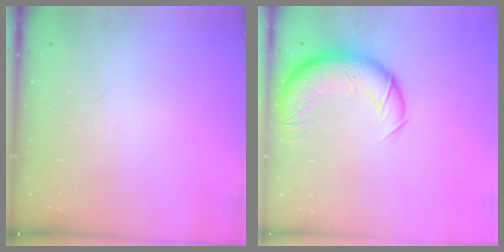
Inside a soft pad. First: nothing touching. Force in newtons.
{"total": 13.3, "press": 12.8, "slide": 3.6}